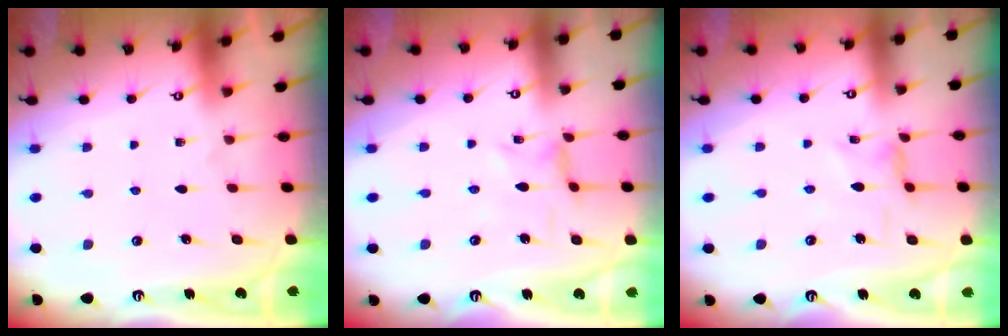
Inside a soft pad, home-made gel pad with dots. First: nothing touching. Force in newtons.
{"total": 0.6, "press": 0.5, "slide": 0.2}
{"total": 2.2, "press": 2.1, "slide": 0.5}